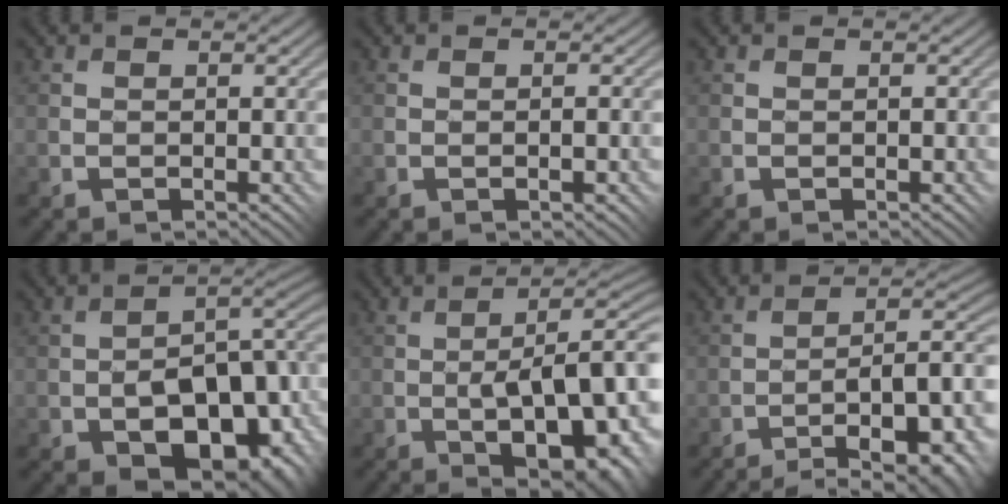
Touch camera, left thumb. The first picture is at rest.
{"total": 1.6, "force": [-0.7, 0.5, 1.4], "torque": [-0.018, 0.006, -0.002]}
{"total": 0.0}
{"total": 16.0, "force": [-5.3, 9.3, 11.8], "torque": [-0.168, -0.031, -0.045]}
{"total": 14.1, "force": [-3.3, 5.3, 12.6], "torque": [-0.173, 0.000, -0.038]}
{"total": 14.3, "force": [-8.9, 3.9, 10.5], "torque": [-0.135, 0.012, -0.127]}